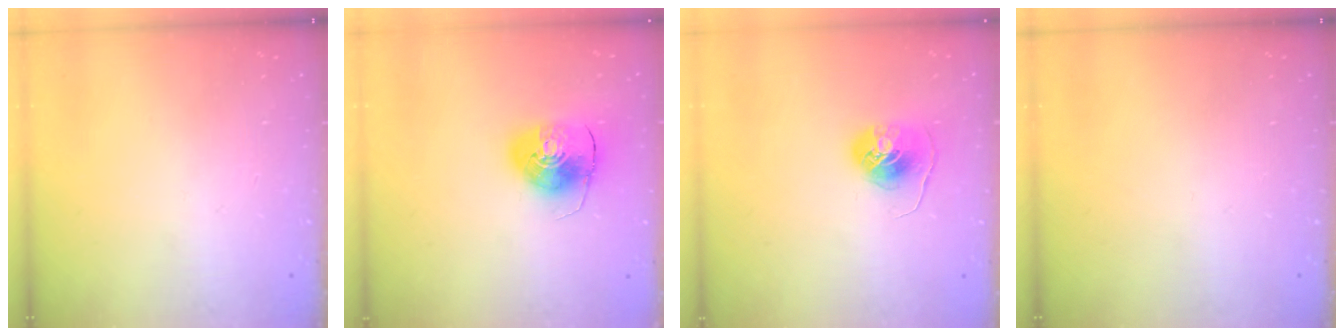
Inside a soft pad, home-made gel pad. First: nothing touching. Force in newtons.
{"total": 9.2, "press": 9.0, "slide": 1.5}
{"total": 7.5, "press": 7.5, "slide": 0.1}
{"total": 0.0}